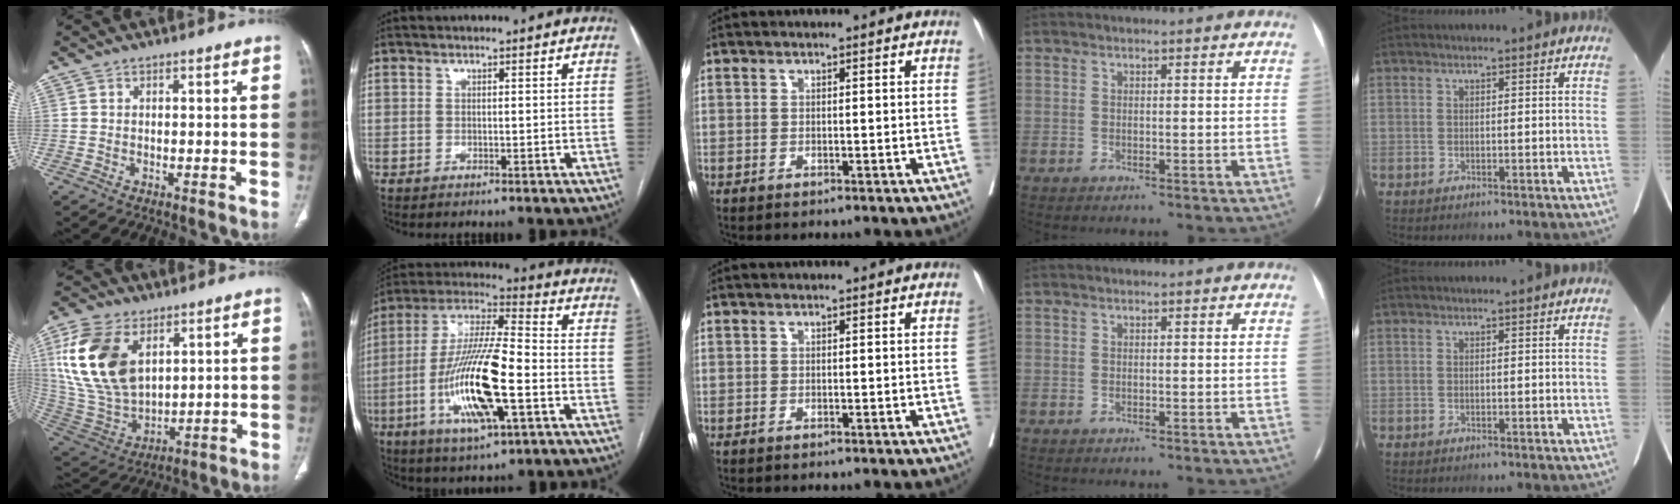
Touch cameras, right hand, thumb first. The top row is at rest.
{"thumb": {"total": 19.5, "force": [6.8, 12.0, 13.8], "torque": [-0.266, -0.024, 0.142]}, "index": {"total": 18.5, "force": [-5.4, 3.3, 17.4], "torque": [-0.359, -0.009, -0.094]}}